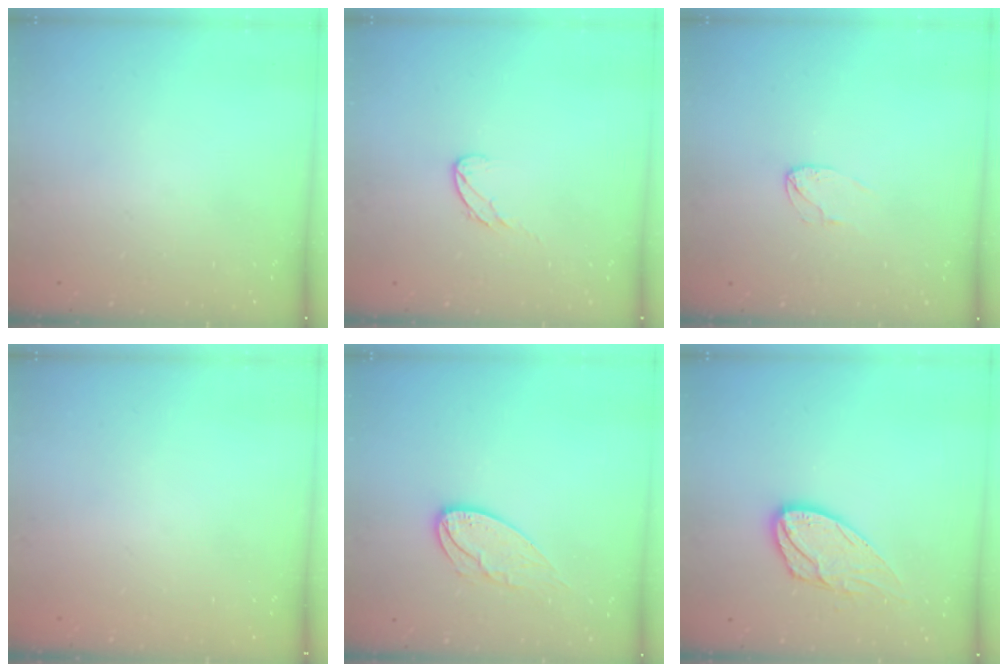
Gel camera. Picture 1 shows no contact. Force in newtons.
{"total": 5.9, "press": 5.9, "slide": 0.4}
{"total": 3.9, "press": 3.9, "slide": 0.3}
{"total": 0.0}
{"total": 10.1, "press": 10.1, "slide": 0.6}
{"total": 11.6, "press": 11.6, "slide": 0.9}